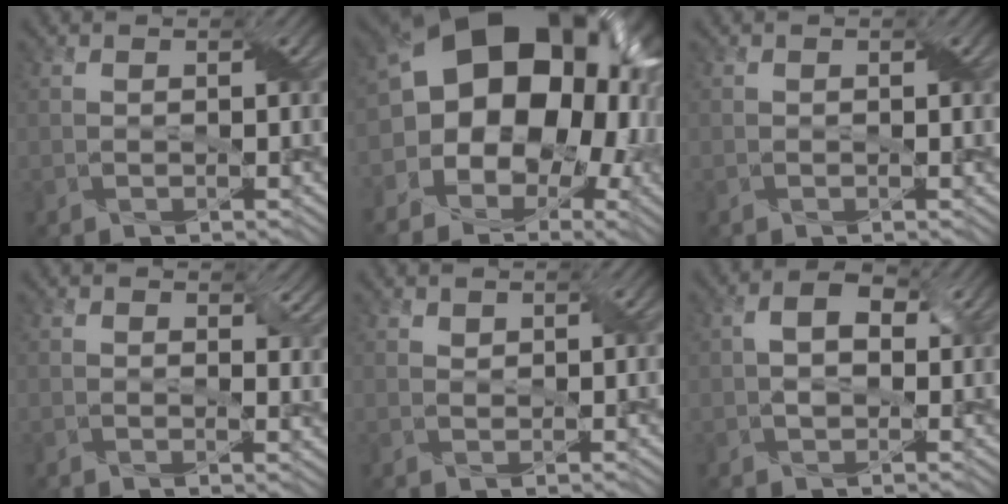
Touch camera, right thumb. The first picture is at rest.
{"total": 21.2, "force": [1.7, 17.0, 12.6], "torque": [-0.158, 0.014, -0.004]}
{"total": 0.0}
{"total": 3.1, "force": [1.3, 1.8, 2.1], "torque": [-0.035, -0.008, 0.021]}
{"total": 0.8, "force": [0.7, 0.5, 0.1], "torque": [-0.006, -0.001, 0.015]}
{"total": 4.2, "force": [0.6, 2.8, 3.2], "torque": [-0.058, 0.002, 0.007]}